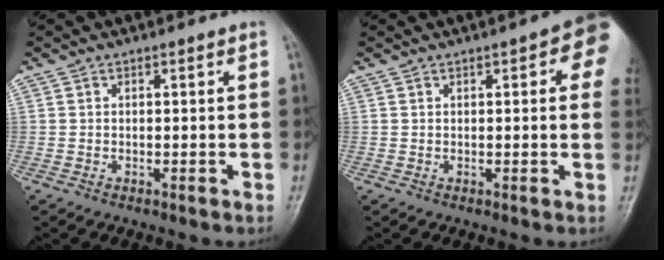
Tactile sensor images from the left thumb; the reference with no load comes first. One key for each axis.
{"total": 8.1, "fx": 2.8, "fy": 2.6, "fz": 7.2, "tx": -0.065, "ty": -0.001, "tz": 0.024}